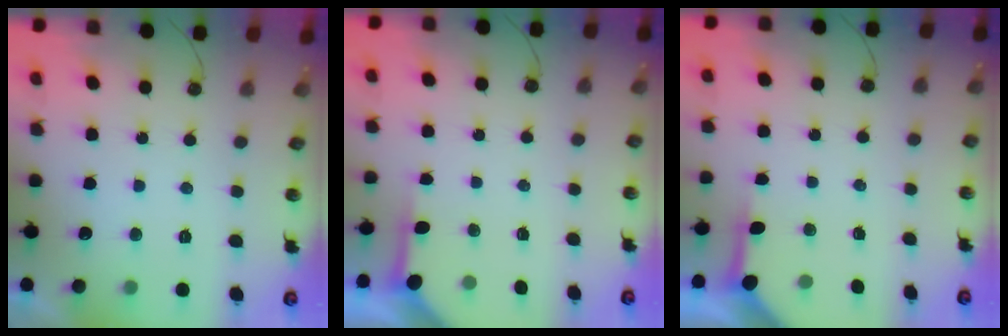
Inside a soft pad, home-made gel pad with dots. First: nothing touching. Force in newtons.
{"total": 3.4, "press": 3.3, "slide": 0.4}
{"total": 3.8, "press": 3.7, "slide": 0.4}